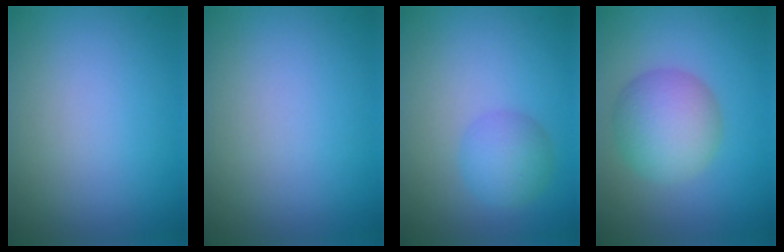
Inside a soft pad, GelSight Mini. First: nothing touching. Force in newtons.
{"total": 0.0}
{"total": 2.9, "press": 2.9, "slide": 0.1}
{"total": 5.4, "press": 5.4, "slide": 0.1}